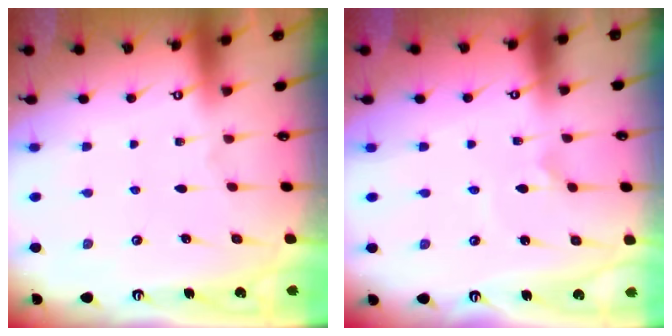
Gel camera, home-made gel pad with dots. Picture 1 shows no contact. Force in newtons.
{"total": 2.2, "press": 2.2, "slide": 0.1}